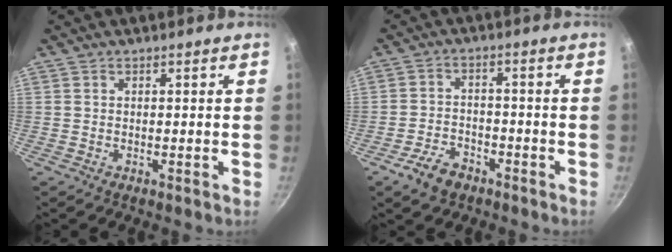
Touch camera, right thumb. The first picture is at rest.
{"total": 6.3, "force": [-4.1, 3.7, 3.0], "torque": [-0.049, 0.032, -0.072]}